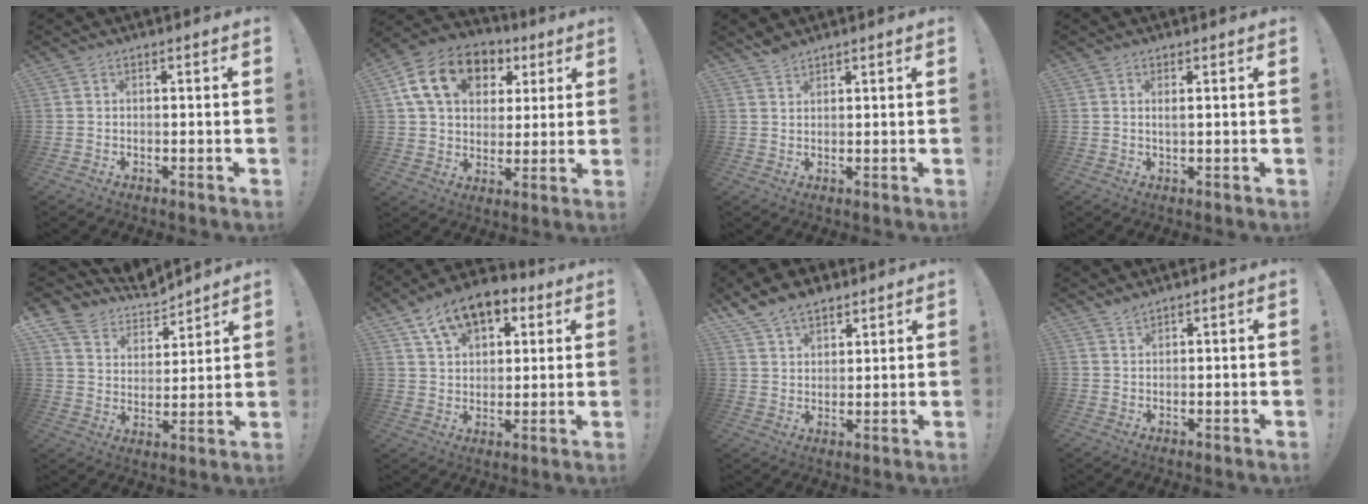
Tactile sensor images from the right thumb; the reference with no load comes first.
{"total": 17.7, "force": [6.9, 12.7, 10.2], "torque": [-0.165, -0.010, 0.132]}
{"total": 2.7, "force": [2.4, 0.8, 0.9], "torque": [-0.020, -0.014, 0.045]}
{"total": 1.3, "force": [0.6, 0.0, 1.2], "torque": [-0.016, -0.005, 0.007]}
{"total": 9.1, "force": [8.0, 4.3, 0.3], "torque": [-0.032, -0.077, 0.152]}
{"total": 13.6, "force": [7.9, 8.2, 7.4], "torque": [-0.122, -0.034, 0.148]}
{"total": 9.0, "force": [7.0, 4.8, 2.8], "torque": [-0.049, -0.038, 0.135]}
{"total": 1.7, "force": [1.6, 0.3, 0.6], "torque": [-0.011, -0.007, 0.030]}